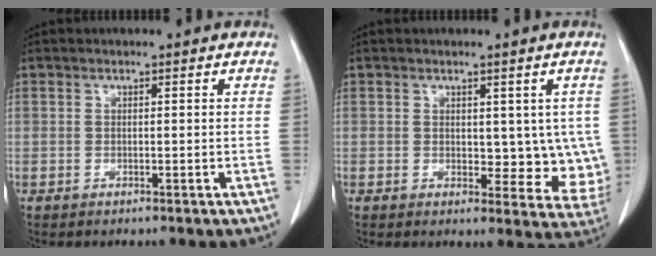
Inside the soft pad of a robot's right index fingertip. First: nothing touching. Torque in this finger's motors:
{"motor_torque": [0.00, 0.25, 0.06, 0.00]}